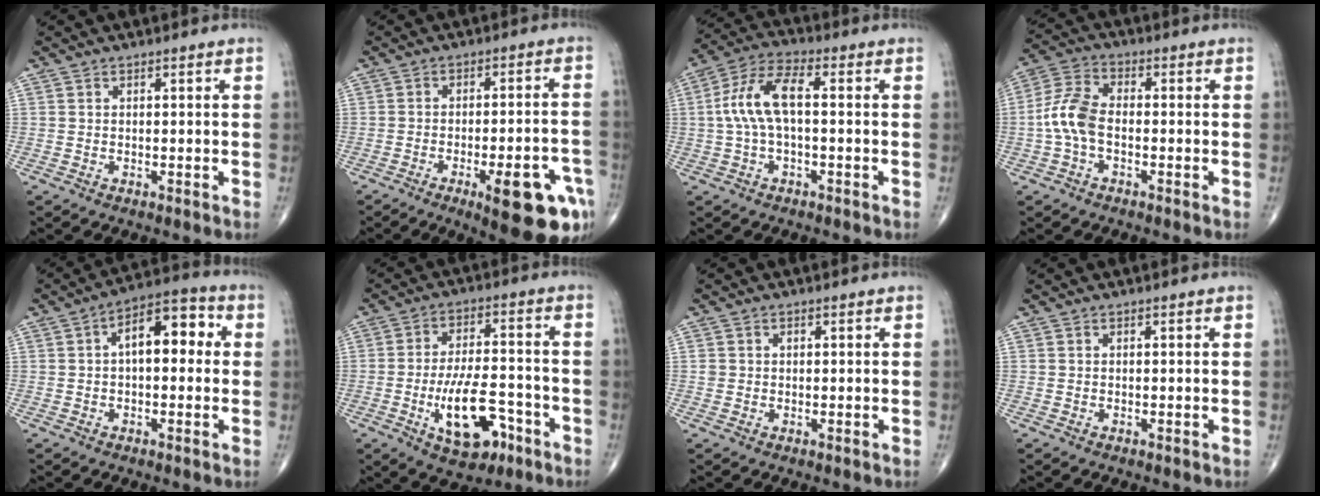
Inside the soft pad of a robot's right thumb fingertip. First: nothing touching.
{"total": 16.3, "force": [-7.6, 4.5, 13.7], "torque": [-0.134, 0.029, -0.091]}
{"total": 9.8, "force": [0.2, 4.1, 8.9], "torque": [-0.197, 0.034, 0.000]}
{"total": 7.8, "force": [-1.4, 4.4, 6.3], "torque": [-0.140, 0.025, -0.036]}
{"total": 10.2, "force": [1.3, 5.3, 8.6], "torque": [-0.105, 0.033, 0.008]}
{"total": 13.1, "force": [-5.3, 6.2, 10.2], "torque": [-0.157, 0.027, -0.080]}
{"total": 1.0, "force": [0.2, 0.9, 0.4], "torque": [-0.001, 0.001, 0.004]}
{"total": 0.0}